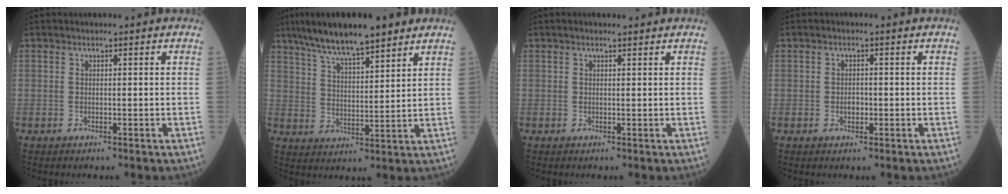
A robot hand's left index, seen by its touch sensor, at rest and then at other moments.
{"total": 12.4, "force": [9.7, 1.9, 7.5], "torque": [-0.133, 0.021, 0.168]}
{"total": 1.3, "force": [1.1, 0.1, 0.6], "torque": [-0.012, 0.012, 0.018]}
{"total": 1.5, "force": [-0.4, 1.1, 1.0], "torque": [-0.018, 0.003, -0.005]}